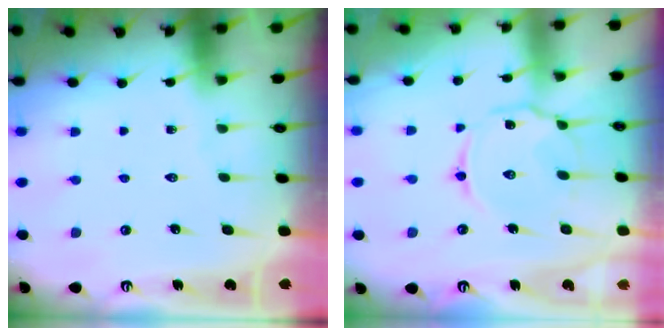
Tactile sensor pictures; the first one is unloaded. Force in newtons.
{"total": 8.3, "press": 8.3, "slide": 0.4}